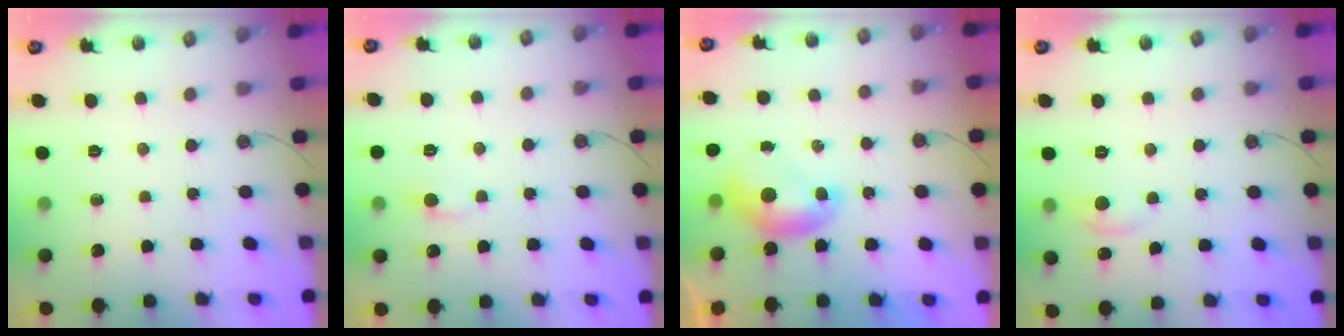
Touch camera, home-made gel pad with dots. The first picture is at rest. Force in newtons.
{"total": 1.8, "press": 1.7, "slide": 0.5}
{"total": 0.0}
{"total": 2.0, "press": 1.8, "slide": 0.7}